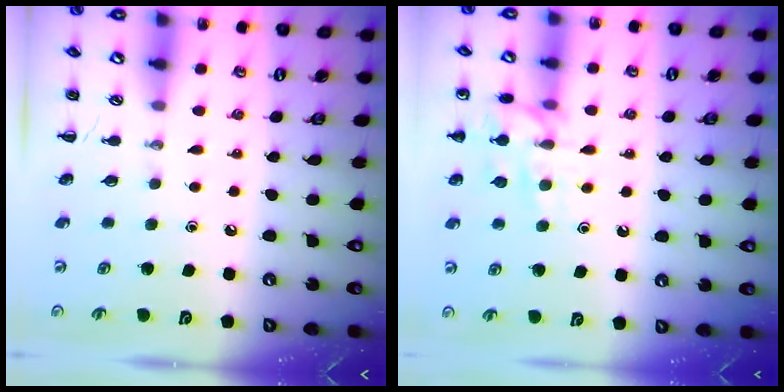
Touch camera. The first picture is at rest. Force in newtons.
{"total": 13.3, "press": 13.2, "slide": 0.9}